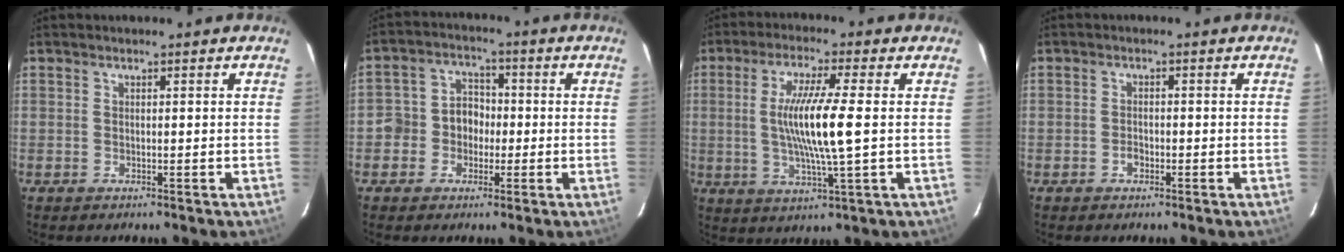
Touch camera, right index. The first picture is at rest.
{"total": 6.3, "force": [-2.0, 5.6, 1.9], "torque": [-0.033, 0.029, -0.034]}
{"total": 10.9, "force": [0.2, 0.3, 10.9], "torque": [-0.206, -0.010, 0.004]}
{"total": 1.5, "force": [-0.9, 1.0, 0.7], "torque": [-0.013, 0.004, -0.013]}